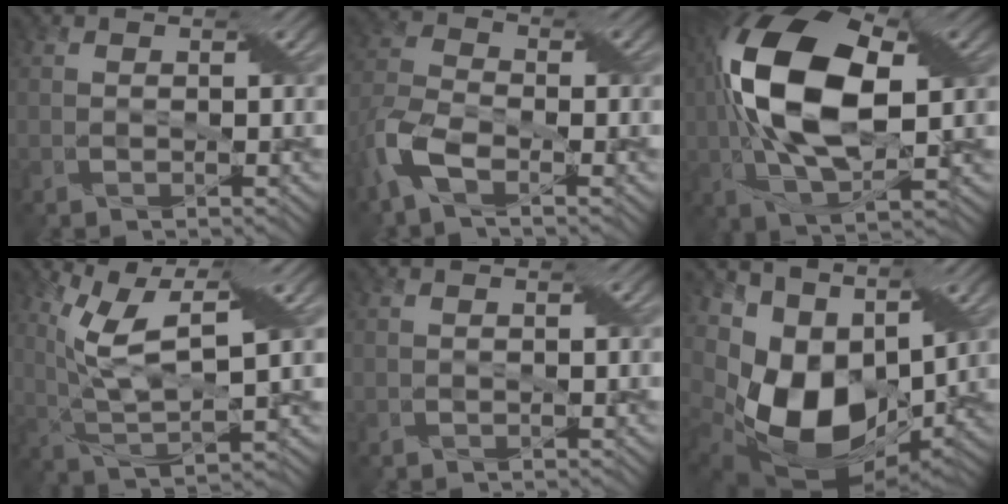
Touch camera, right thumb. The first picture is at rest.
{"total": 6.7, "force": [-3.6, 3.2, 4.7], "torque": [-0.117, -0.006, -0.089]}
{"total": 16.2, "force": [1.9, 8.2, 13.8], "torque": [-0.293, 0.018, 0.023]}
{"total": 10.8, "force": [4.8, 3.3, 9.0], "torque": [-0.193, 0.003, 0.092]}
{"total": 0.0}
{"total": 14.6, "force": [1.5, 10.6, 10.0], "torque": [-0.228, -0.032, 0.045]}